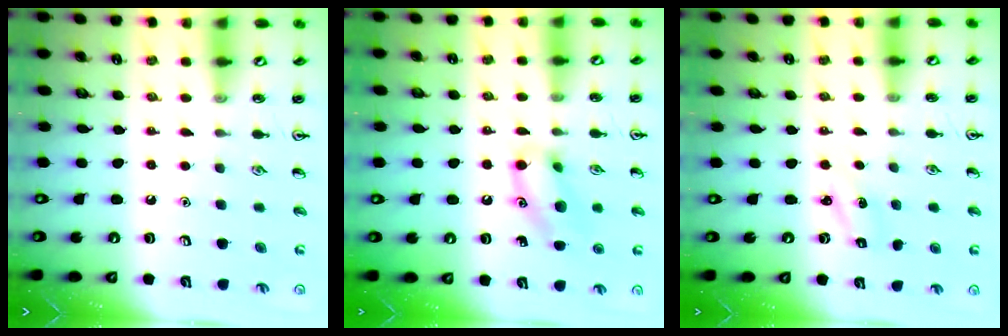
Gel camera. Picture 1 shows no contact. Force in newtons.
{"total": 11.6, "press": 11.5, "slide": 1.6}
{"total": 1.6, "press": 1.5, "slide": 0.6}